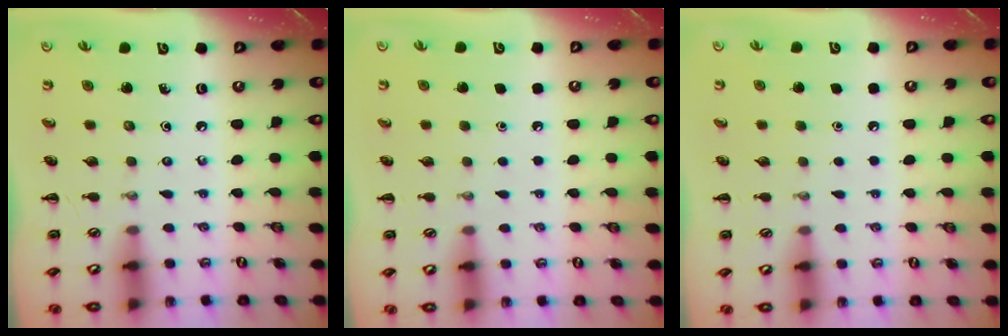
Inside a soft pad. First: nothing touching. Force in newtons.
{"total": 1.5, "press": 1.5, "slide": 0.1}
{"total": 1.8, "press": 1.7, "slide": 0.1}